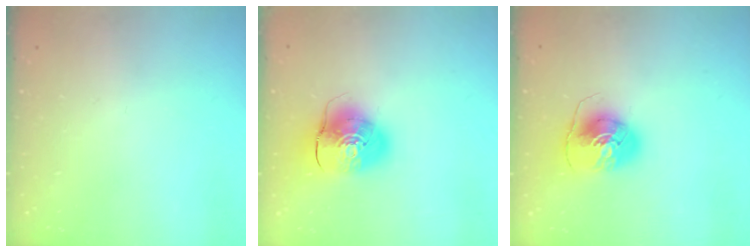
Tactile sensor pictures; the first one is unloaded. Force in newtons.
{"total": 11.8, "press": 11.7, "slide": 1.9}
{"total": 8.5, "press": 8.4, "slide": 0.7}